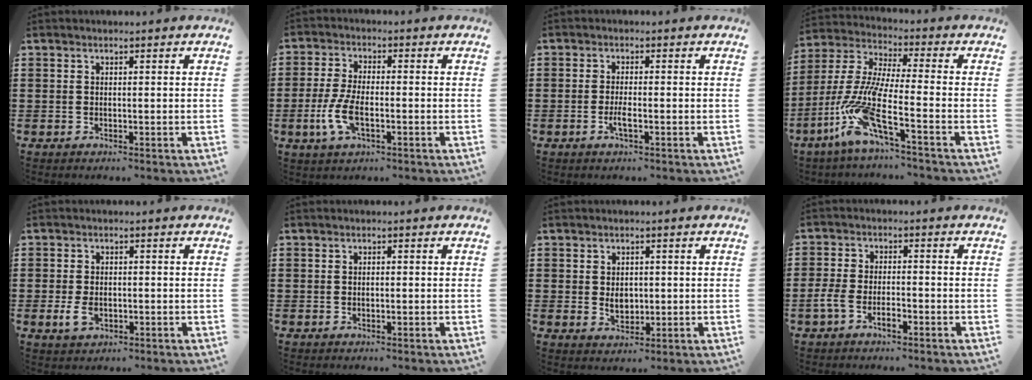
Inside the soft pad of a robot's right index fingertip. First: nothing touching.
{"total": 5.9, "force": [-1.9, 2.3, 5.1], "torque": [-0.128, -0.011, -0.043]}
{"total": 2.3, "force": [-0.9, 0.4, 2.1], "torque": [-0.044, -0.002, -0.017]}
{"total": 11.4, "force": [-6.4, 1.7, 9.3], "torque": [-0.234, -0.029, -0.140]}
{"total": 2.8, "force": [-0.8, 1.7, 2.1], "torque": [-0.055, -0.008, -0.017]}
{"total": 0.6, "force": [-0.1, 0.2, 0.6], "torque": [-0.012, -0.003, -0.001]}
{"total": 2.6, "force": [0.1, 1.8, 1.9], "torque": [-0.034, 0.001, 0.000]}
{"total": 4.0, "force": [-1.8, 2.1, 2.9], "torque": [-0.066, 0.004, -0.039]}